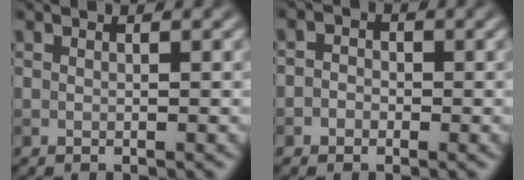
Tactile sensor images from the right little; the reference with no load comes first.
{"total": 1.7, "force": [-0.3, 1.6, 0.6], "torque": [0.009, 0.005, -0.025]}